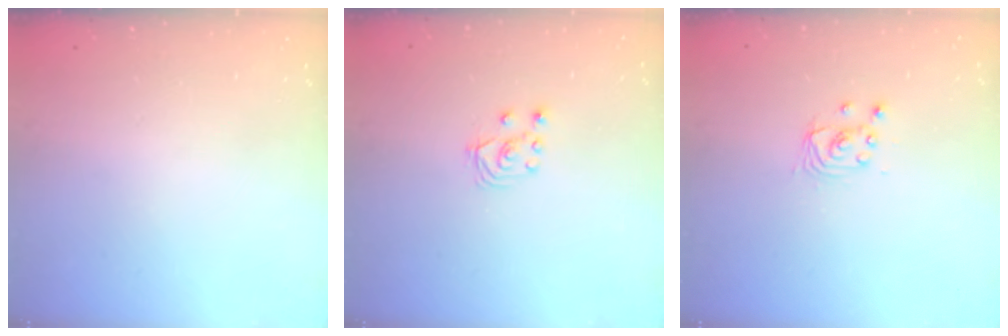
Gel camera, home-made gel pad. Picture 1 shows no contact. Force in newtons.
{"total": 2.8, "press": 2.7, "slide": 0.7}
{"total": 2.9, "press": 2.9, "slide": 0.1}